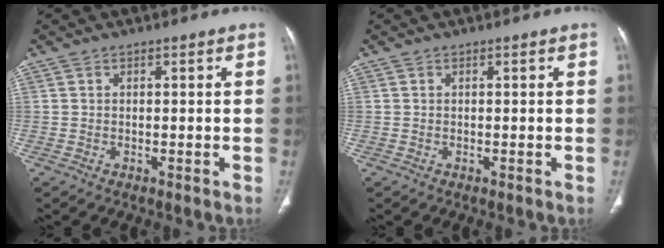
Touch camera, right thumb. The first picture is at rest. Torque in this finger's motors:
{"motor_torque": [0.00, 0.00, 0.01, -0.01, 0.00]}